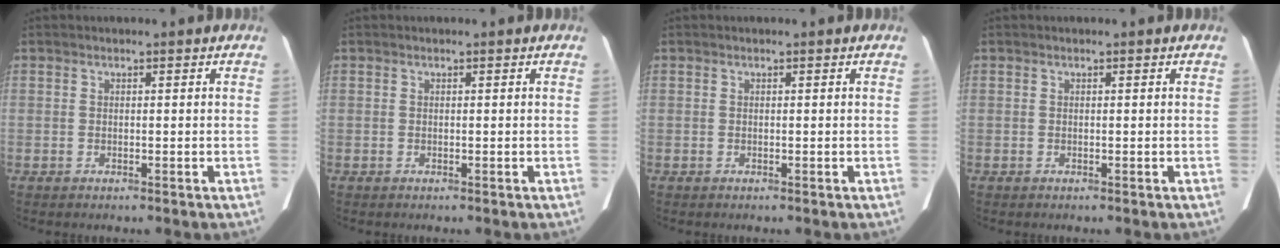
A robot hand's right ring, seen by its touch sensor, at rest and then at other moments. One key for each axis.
{"total": 0.0}
{"total": 0.0}
{"total": 0.0}